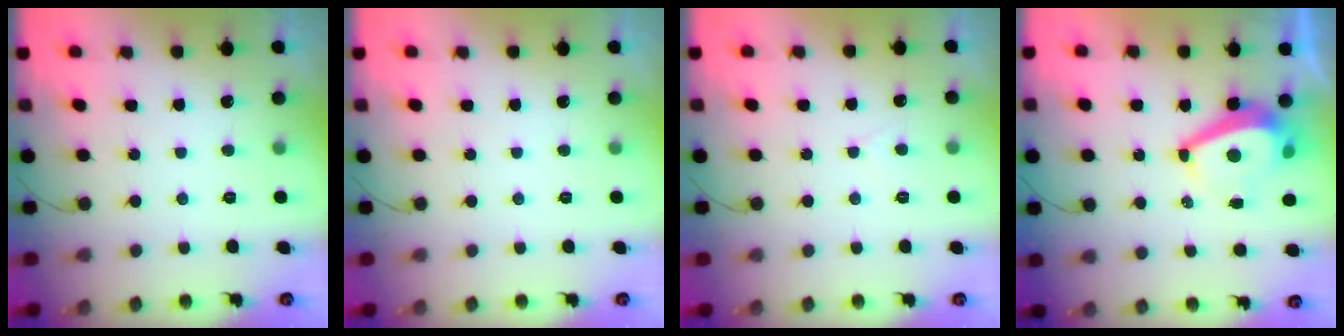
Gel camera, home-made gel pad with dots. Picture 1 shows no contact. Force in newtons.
{"total": 0.0}
{"total": 2.3, "press": 2.3, "slide": 0.2}
{"total": 7.8, "press": 7.7, "slide": 1.1}